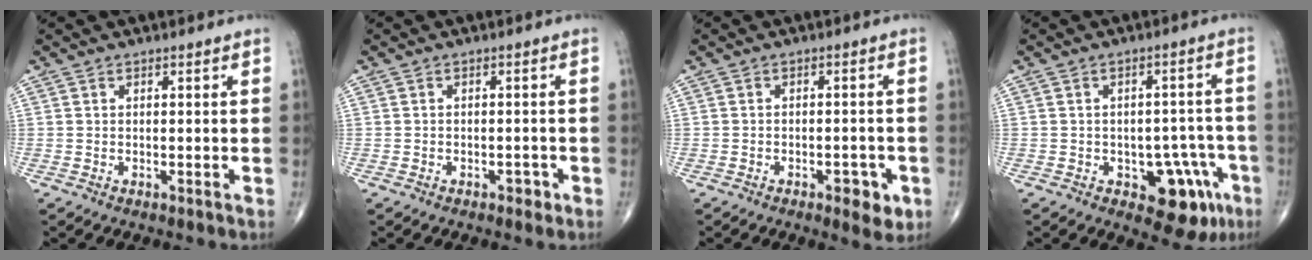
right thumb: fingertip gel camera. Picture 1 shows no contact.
{"total": 1.6, "force": [-0.9, 1.0, 0.8], "torque": [-0.008, 0.004, -0.013]}
{"total": 4.8, "force": [-2.2, 2.2, 3.7], "torque": [-0.033, 0.007, -0.025]}
{"total": 10.2, "force": [-4.6, 5.8, 7.0], "torque": [-0.044, 0.031, -0.051]}